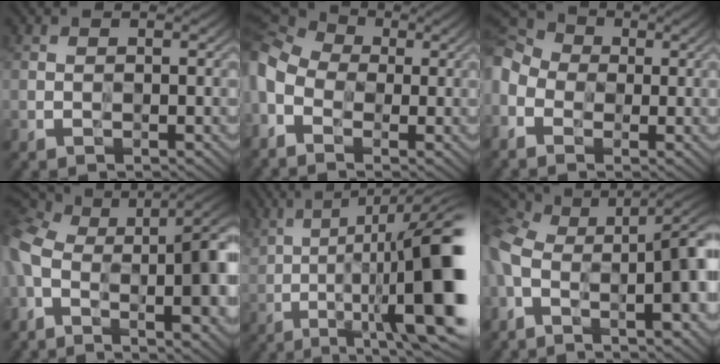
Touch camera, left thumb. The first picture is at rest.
{"total": 11.5, "force": [-1.8, 8.5, 7.7], "torque": [-0.212, -0.012, -0.029]}
{"total": 8.3, "force": [-1.4, 6.9, 4.3], "torque": [-0.144, 0.003, -0.035]}
{"total": 19.4, "force": [-3.9, 9.8, 16.3], "torque": [-0.286, -0.031, -0.032]}
{"total": 18.1, "force": [-1.2, 5.4, 17.3], "torque": [-0.255, 0.026, -0.017]}
{"total": 16.3, "force": [-4.6, 6.9, 14.1], "torque": [-0.269, -0.022, -0.069]}